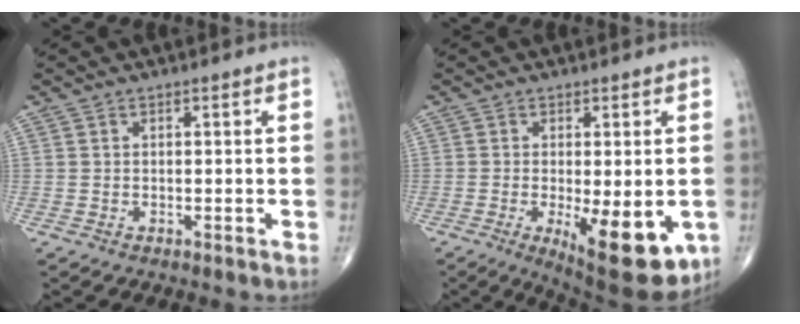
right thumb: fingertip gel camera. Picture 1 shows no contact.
{"total": 14.2, "force": [-4.1, 5.2, 12.5], "torque": [-0.154, -0.021, -0.044]}